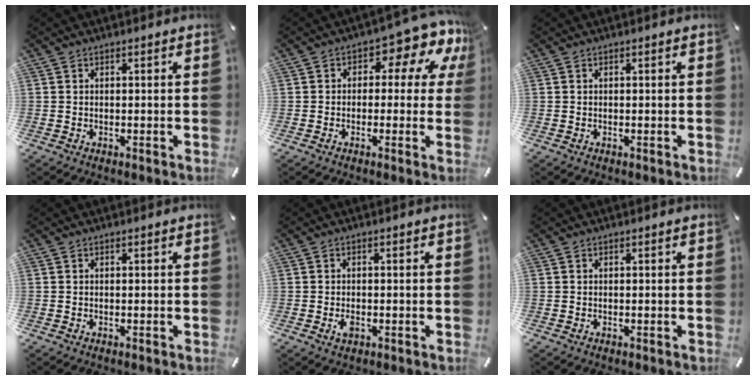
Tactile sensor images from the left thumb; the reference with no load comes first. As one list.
[{"total": 9.4, "force": [3.7, 4.9, 7.1], "torque": [-0.085, -0.031, 0.060]}, {"total": 0.0}, {"total": 0.0}, {"total": 2.0, "force": [-0.7, 1.1, 1.5], "torque": [-0.033, -0.002, -0.014]}, {"total": 0.0}]